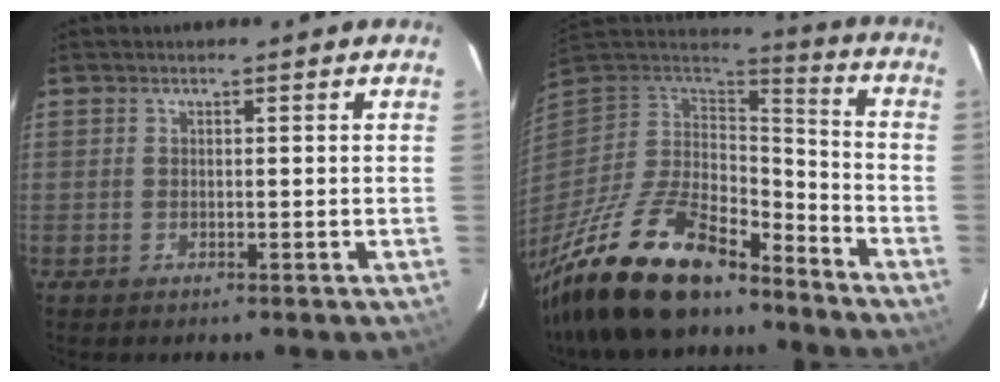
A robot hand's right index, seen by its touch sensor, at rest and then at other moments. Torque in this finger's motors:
{"motor_torque": [0.97, -1.17, 1.05, 0.19]}